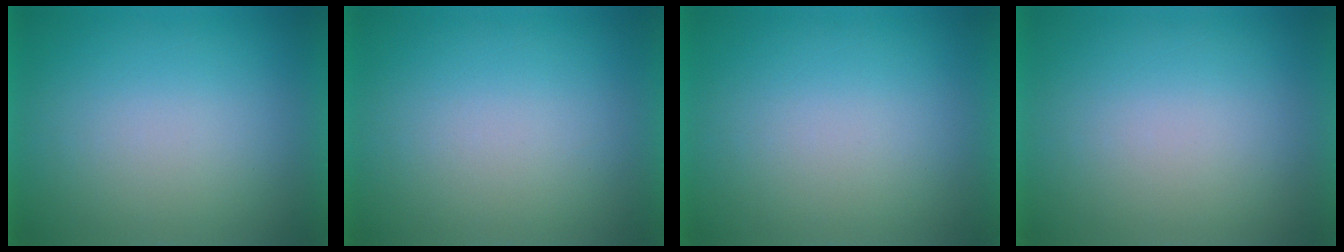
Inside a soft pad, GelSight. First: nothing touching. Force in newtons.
{"total": 1.3}
{"total": 0.0}
{"total": 1.1}